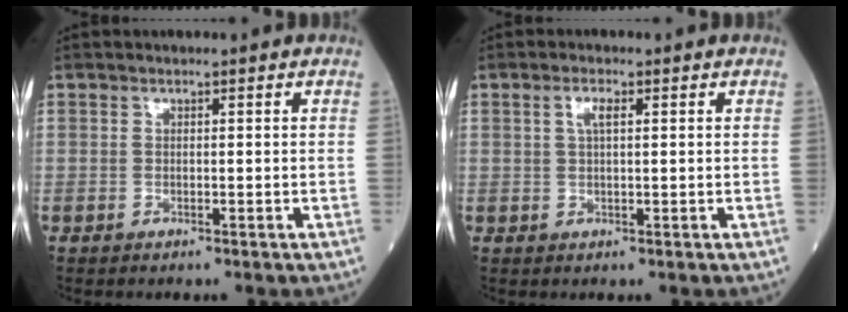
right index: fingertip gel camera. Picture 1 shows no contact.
{"total": 2.2, "force": [0.8, 0.5, 2.0], "torque": [-0.044, 0.005, 0.014]}